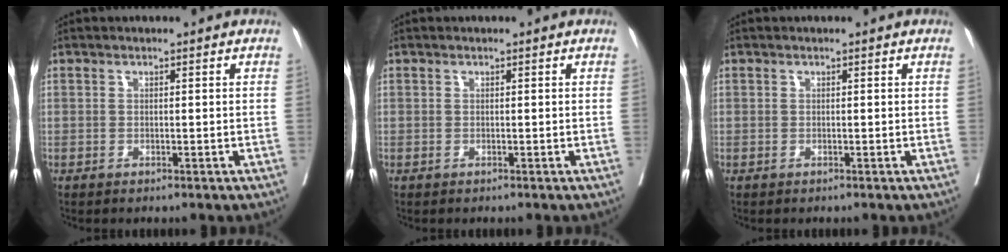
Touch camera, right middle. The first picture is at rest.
{"total": 0.0}
{"total": 0.0}